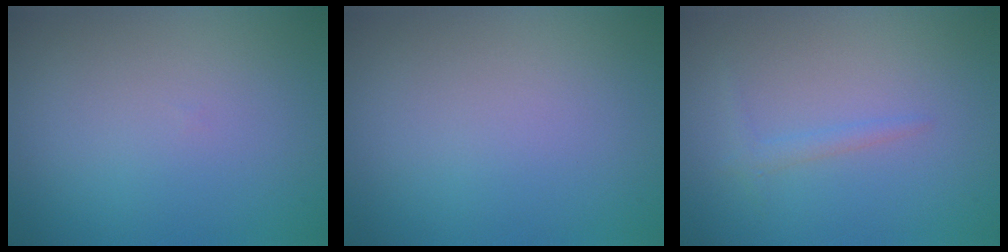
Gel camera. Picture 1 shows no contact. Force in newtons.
{"total": 0.0}
{"total": 1.0, "press": 1.0, "slide": 0.1}